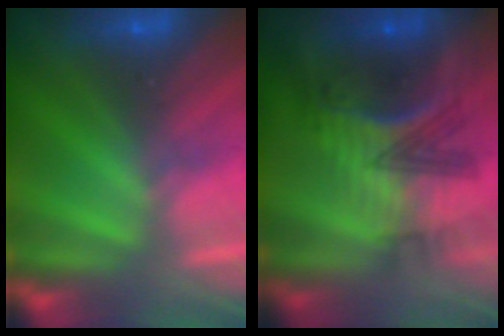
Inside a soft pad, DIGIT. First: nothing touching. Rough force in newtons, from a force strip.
{"total": 7.7}